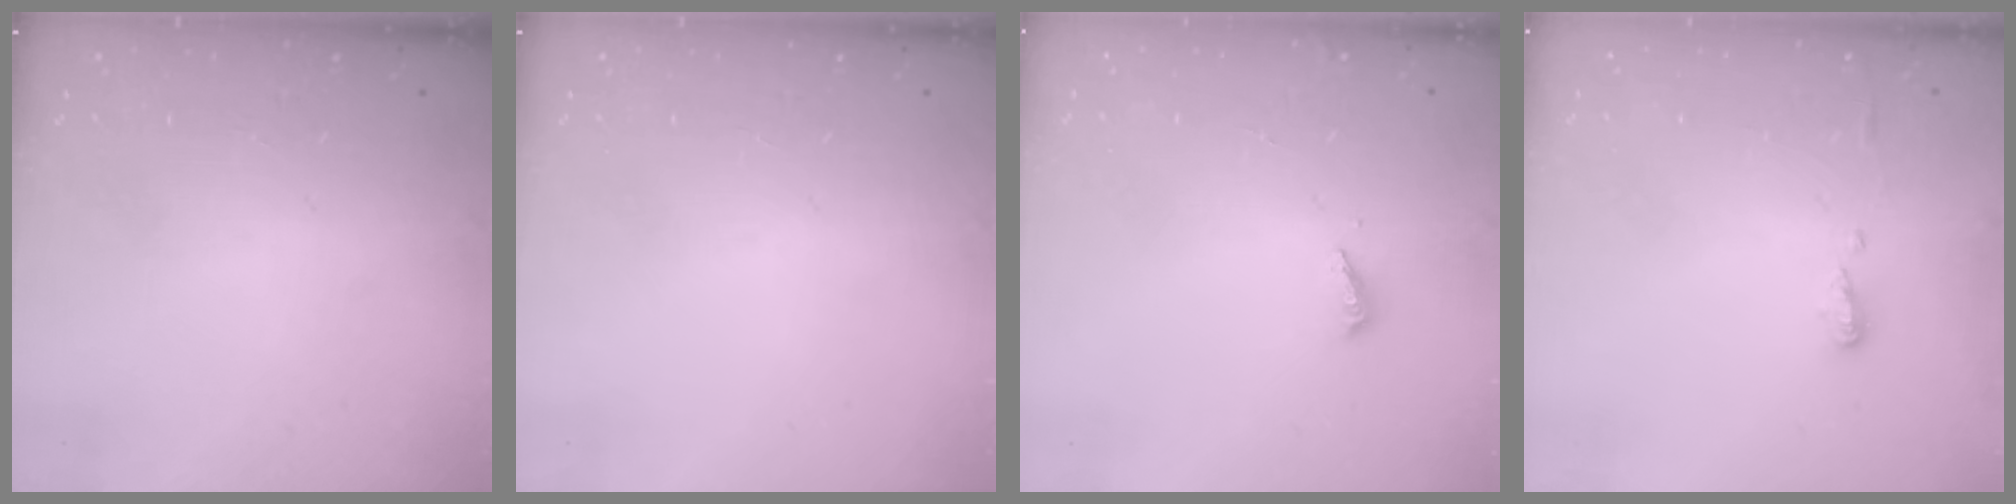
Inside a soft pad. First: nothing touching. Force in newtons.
{"total": 0.0}
{"total": 2.0, "press": 2.0, "slide": 0.2}
{"total": 4.9, "press": 4.9, "slide": 0.6}